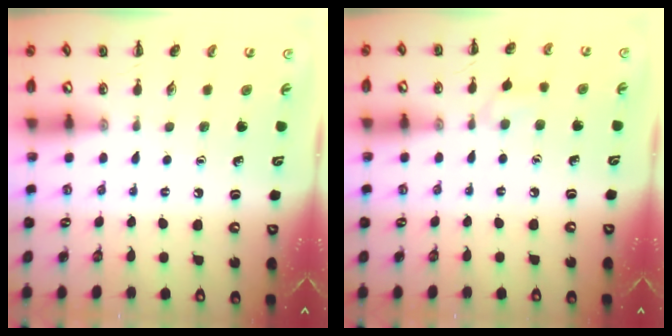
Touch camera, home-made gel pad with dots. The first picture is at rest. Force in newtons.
{"total": 5.2, "press": 4.8, "slide": 2.0}